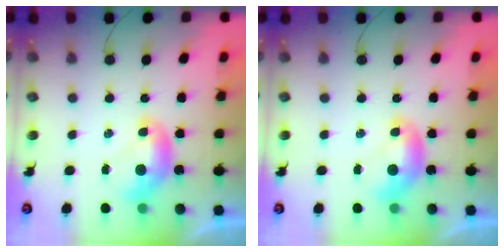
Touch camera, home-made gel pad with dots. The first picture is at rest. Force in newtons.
{"total": 0.0}